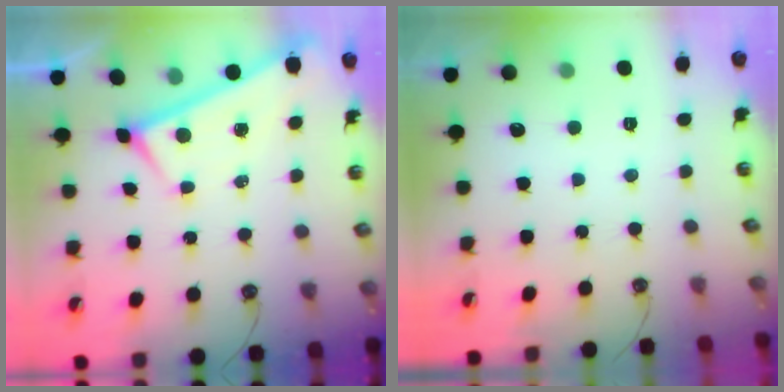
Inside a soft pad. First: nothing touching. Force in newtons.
{"total": 0.0}